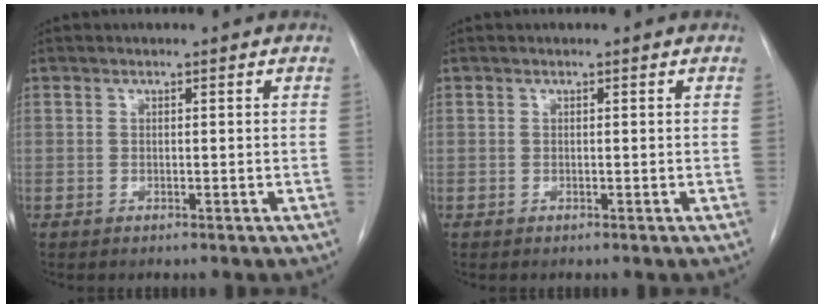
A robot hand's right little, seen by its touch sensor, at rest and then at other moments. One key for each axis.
{"total": 0.0}